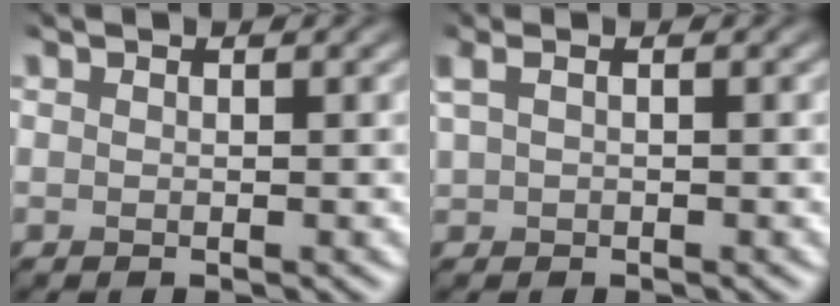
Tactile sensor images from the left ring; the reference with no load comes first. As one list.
[{"total": 1.3, "force": [0.6, 0.5, 1.1], "torque": [-0.029, 0.007, 0.019]}]